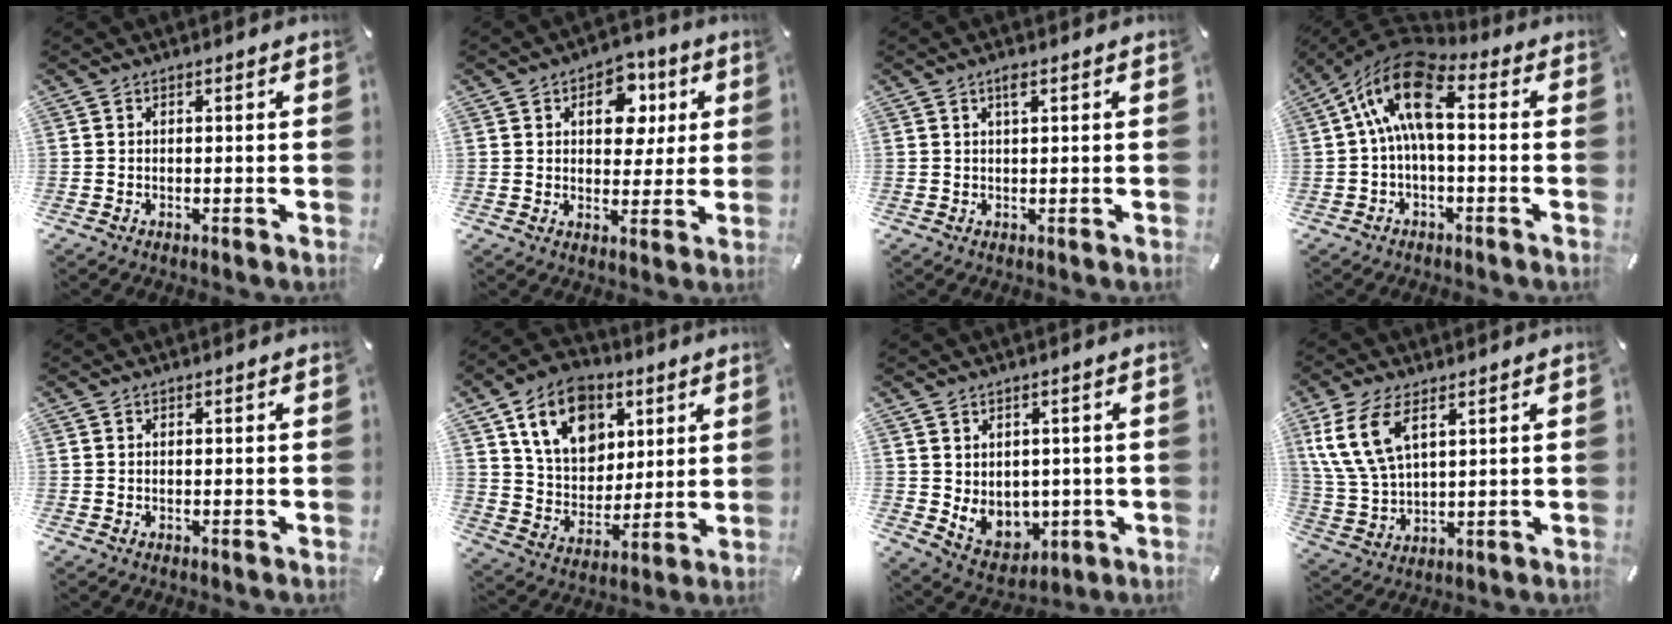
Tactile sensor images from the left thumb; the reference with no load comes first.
{"total": 10.2, "force": [3.4, 7.2, 6.4], "torque": [-0.069, -0.006, 0.051]}
{"total": 1.7, "force": [0.8, 0.4, 1.5], "torque": [-0.032, 0.002, 0.013]}
{"total": 14.5, "force": [2.0, 7.4, 12.4], "torque": [-0.245, 0.000, 0.034]}
{"total": 0.0}
{"total": 15.0, "force": [7.2, 11.2, 6.8], "torque": [-0.119, -0.018, 0.139]}
{"total": 6.7, "force": [1.1, 6.2, 2.3], "torque": [-0.035, -0.023, 0.027]}
{"total": 11.5, "force": [5.7, 6.1, 7.9], "torque": [-0.198, -0.011, 0.103]}